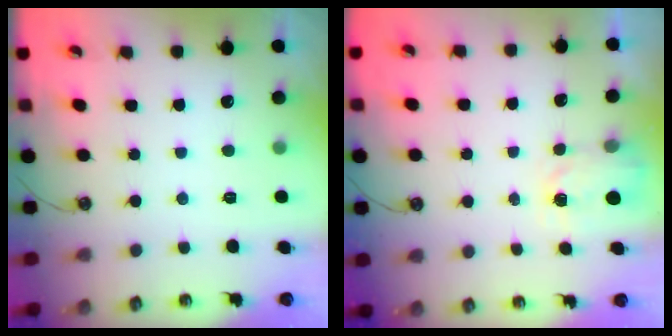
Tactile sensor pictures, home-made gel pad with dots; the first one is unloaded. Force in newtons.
{"total": 2.6, "press": 2.6, "slide": 0.4}